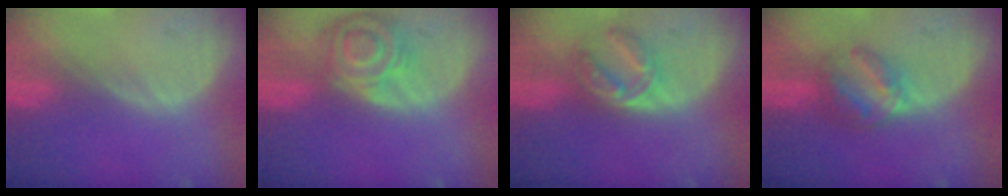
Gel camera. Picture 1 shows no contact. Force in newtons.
{"total": 8.4, "press": 7.4, "slide": 4.0}
{"total": 5.8, "press": 5.5, "slide": 1.8}
{"total": 6.3, "press": 5.4, "slide": 3.2}